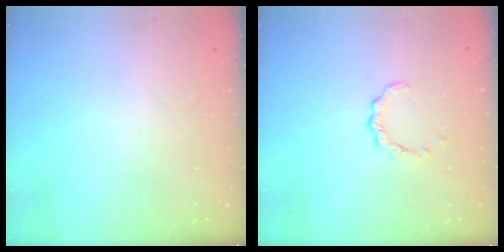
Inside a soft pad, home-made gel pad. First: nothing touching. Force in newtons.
{"total": 2.9, "press": 2.8, "slide": 0.4}